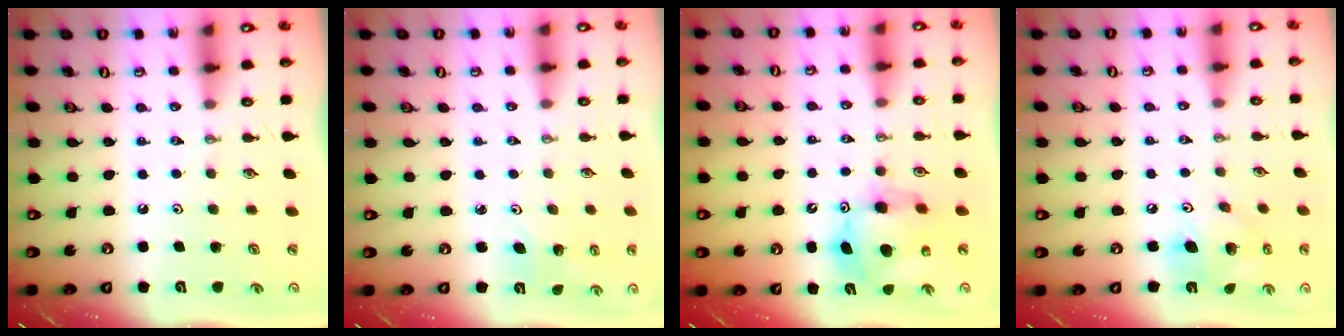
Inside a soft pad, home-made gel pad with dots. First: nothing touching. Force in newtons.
{"total": 3.1, "press": 2.4, "slide": 2.0}
{"total": 11.8, "press": 11.7, "slide": 1.1}
{"total": 12.4, "press": 12.2, "slide": 2.2}